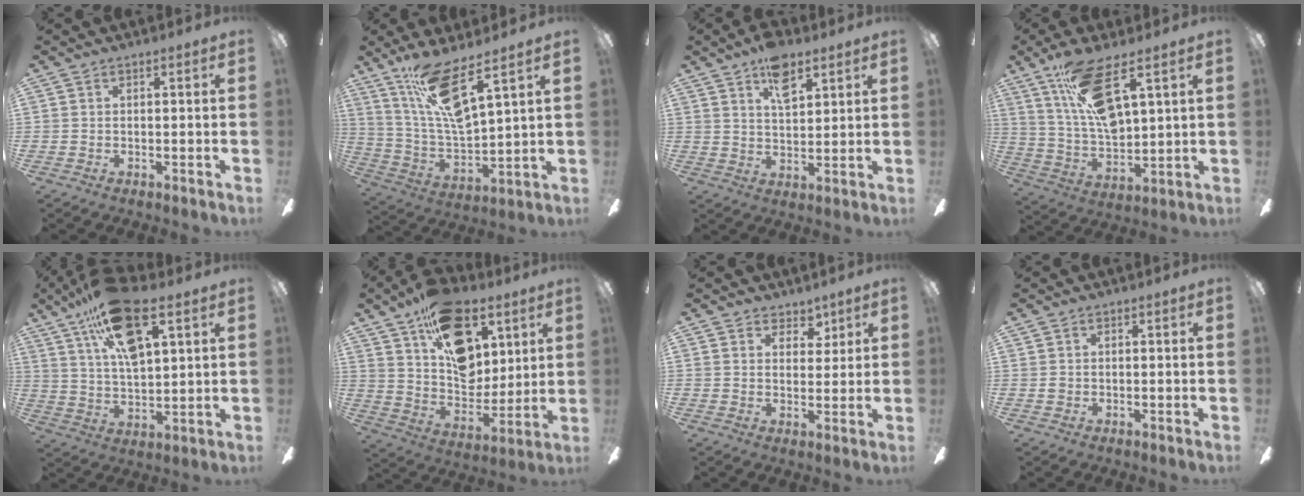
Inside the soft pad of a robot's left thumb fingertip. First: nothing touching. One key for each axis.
{"total": 15.3, "fx": 10.2, "fy": 3.4, "fz": 10.8, "tx": -0.222, "ty": -0.051, "tz": 0.174}
{"total": 8.9, "fx": 5.6, "fy": 4.3, "fz": 5.5, "tx": -0.080, "ty": -0.017, "tz": 0.096}
{"total": 15.7, "fx": 9.0, "fy": 5.4, "fz": 11.6, "tx": -0.228, "ty": -0.027, "tz": 0.158}
{"total": 17.9, "fx": 10.3, "fy": 7.0, "fz": 12.9, "tx": -0.220, "ty": -0.036, "tz": 0.175}
{"total": 23.0, "fx": 11.4, "fy": 14.7, "fz": 13.6, "tx": -0.203, "ty": -0.046, "tz": 0.208}
{"total": 4.9, "fx": 3.3, "fy": 3.6, "fz": 0.7, "tx": 0.002, "ty": -0.016, "tz": 0.056}
{"total": 0.8, "fx": 0.1, "fy": 0.7, "fz": 0.1, "tx": -0.002, "ty": 0.006, "tz": 0.000}